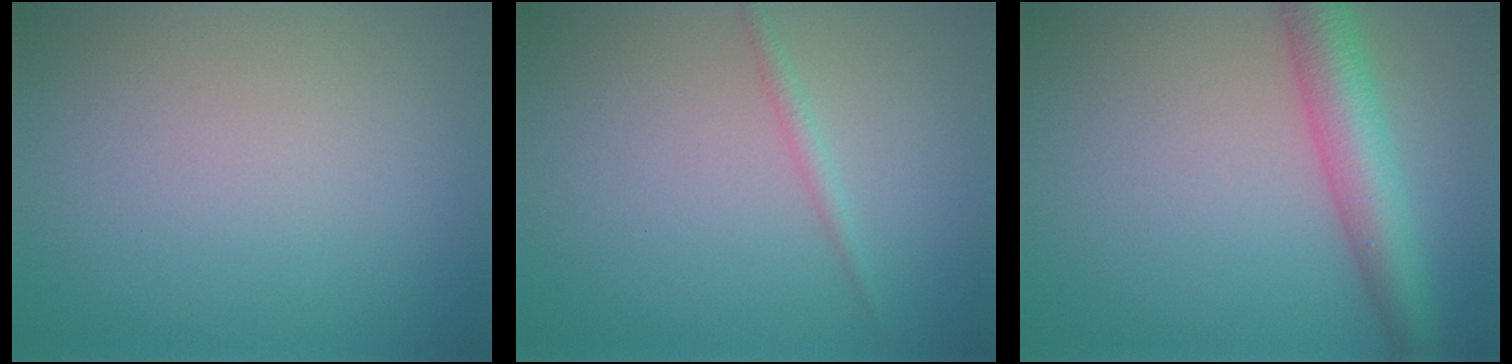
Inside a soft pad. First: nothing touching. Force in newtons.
{"total": 1.1, "press": 1.1, "slide": 0.0}
{"total": 5.7, "press": 5.7, "slide": 0.2}